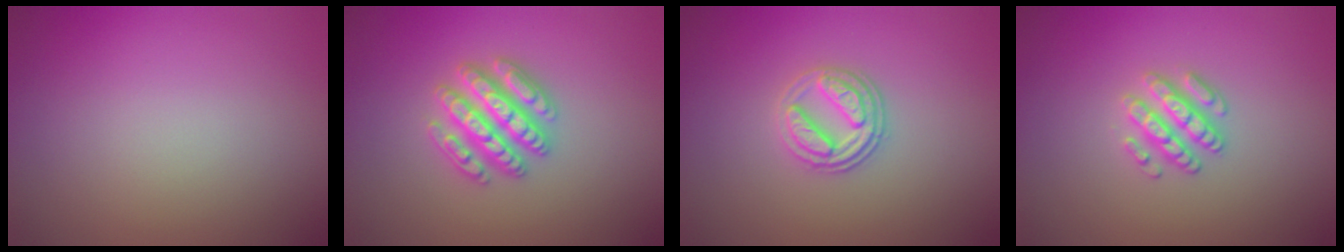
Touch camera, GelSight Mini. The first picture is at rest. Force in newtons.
{"total": 4.8, "press": 4.7, "slide": 0.8}
{"total": 3.1, "press": 2.7, "slide": 1.5}
{"total": 2.8, "press": 2.6, "slide": 0.9}